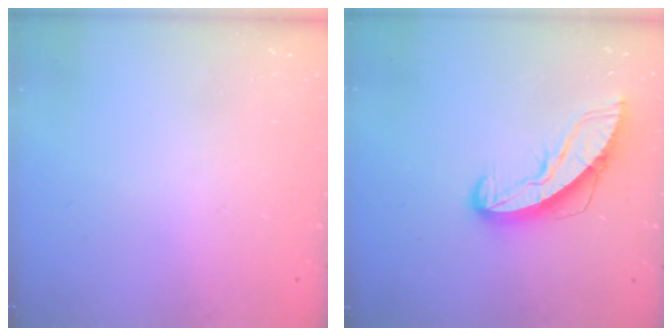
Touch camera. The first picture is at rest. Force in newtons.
{"total": 9.0, "press": 9.0, "slide": 0.9}